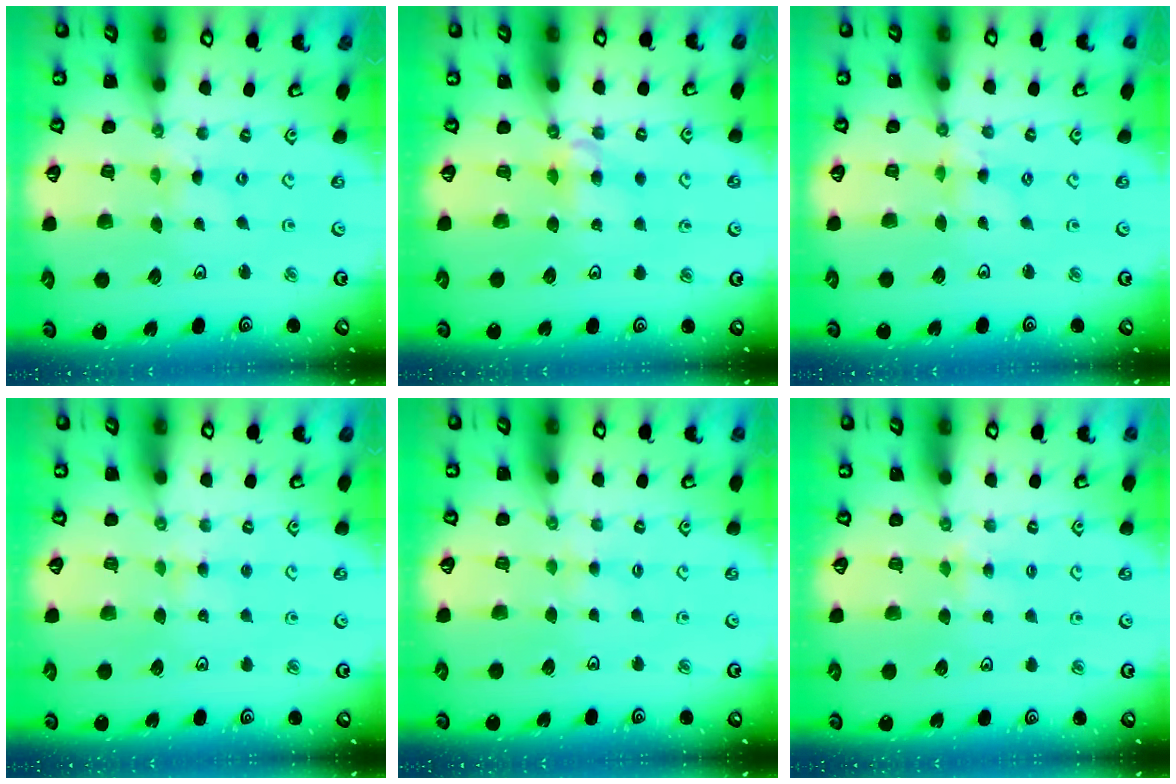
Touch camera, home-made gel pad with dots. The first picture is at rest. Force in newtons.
{"total": 5.9, "press": 5.9, "slide": 0.4}
{"total": 1.6, "press": 1.6, "slide": 0.2}
{"total": 2.9, "press": 2.9, "slide": 0.4}
{"total": 2.2, "press": 2.2, "slide": 0.5}
{"total": 3.5, "press": 3.4, "slide": 0.5}